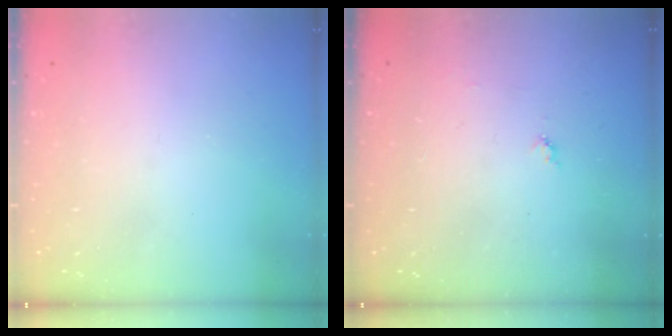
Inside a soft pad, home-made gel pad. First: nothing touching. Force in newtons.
{"total": 3.9, "press": 3.9, "slide": 0.4}